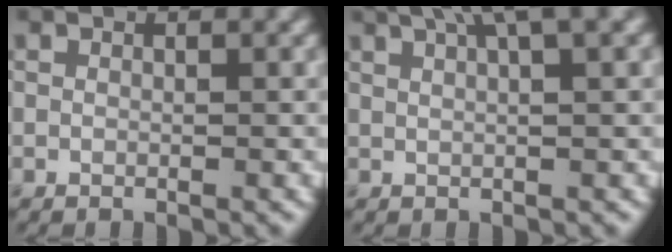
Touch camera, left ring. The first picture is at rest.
{"total": 5.0, "force": [3.1, 0.9, 3.8], "torque": [-0.047, 0.019, 0.043]}